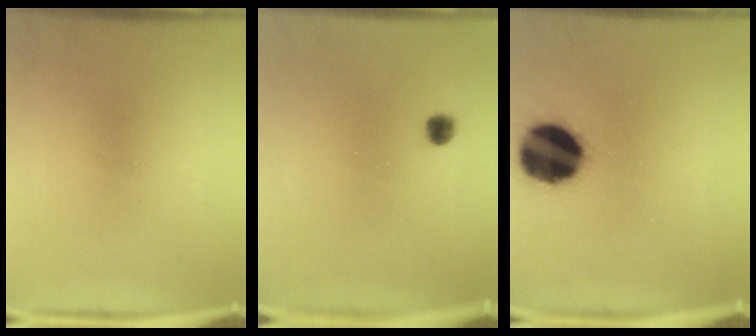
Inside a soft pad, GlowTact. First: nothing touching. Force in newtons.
{"total": 2.4}
{"total": 18.5}